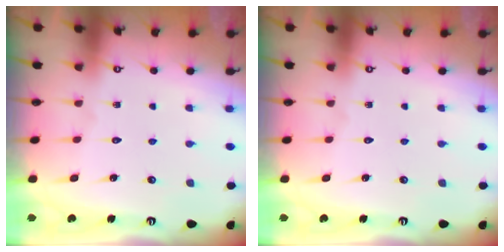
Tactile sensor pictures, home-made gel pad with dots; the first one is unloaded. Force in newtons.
{"total": 0.0}